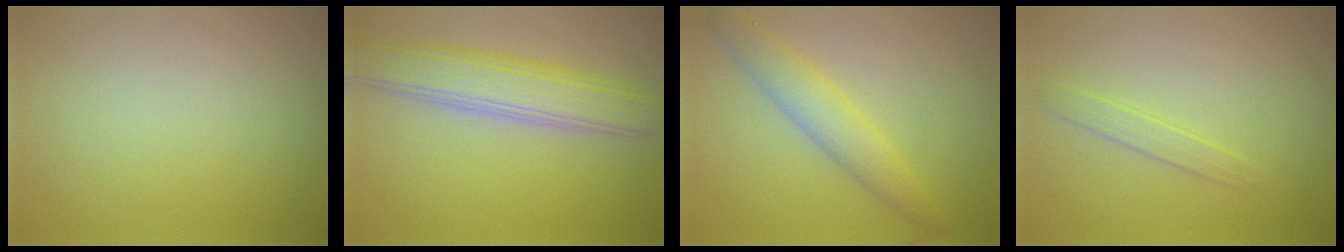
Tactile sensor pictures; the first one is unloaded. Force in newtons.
{"total": 5.6, "press": 5.6, "slide": 0.5}
{"total": 2.6, "press": 2.6, "slide": 0.0}
{"total": 1.3, "press": 1.3, "slide": 0.1}